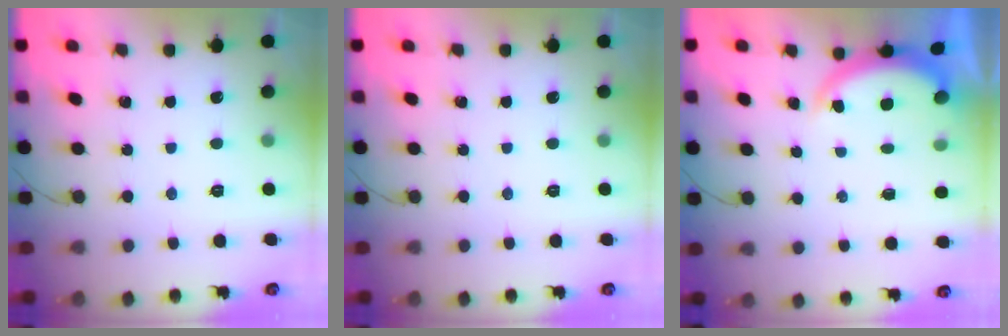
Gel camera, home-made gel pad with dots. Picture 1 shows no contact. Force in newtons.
{"total": 0.0}
{"total": 4.0, "press": 4.0, "slide": 0.5}